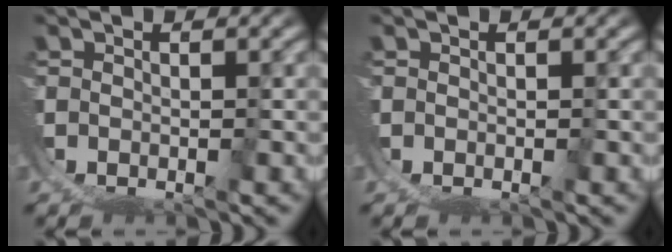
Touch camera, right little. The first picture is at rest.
{"total": 0.0}